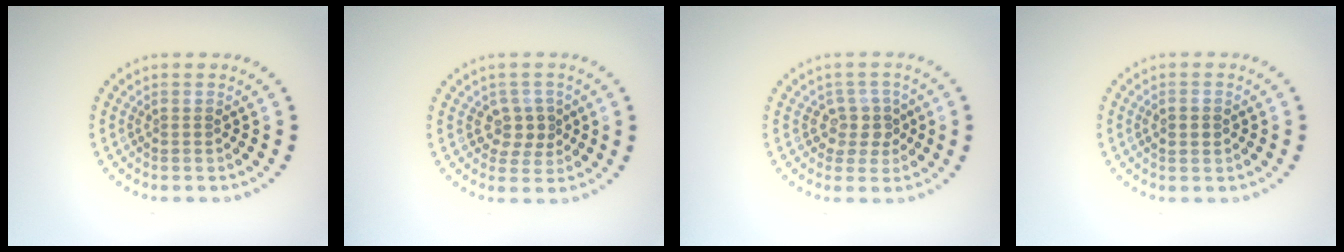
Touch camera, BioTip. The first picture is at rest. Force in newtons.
{"total": 2.3, "press": 2.1, "slide": 0.9}
{"total": 2.2, "press": 1.9, "slide": 1.2}
{"total": 1.8, "press": 1.8, "slide": 0.2}